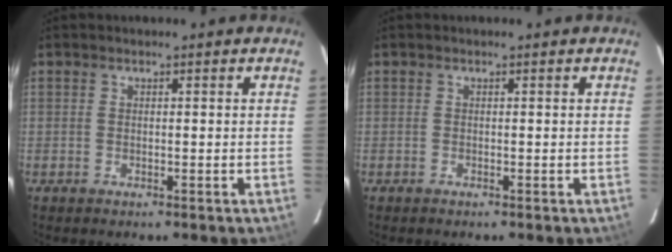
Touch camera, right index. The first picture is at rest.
{"total": 0.0}